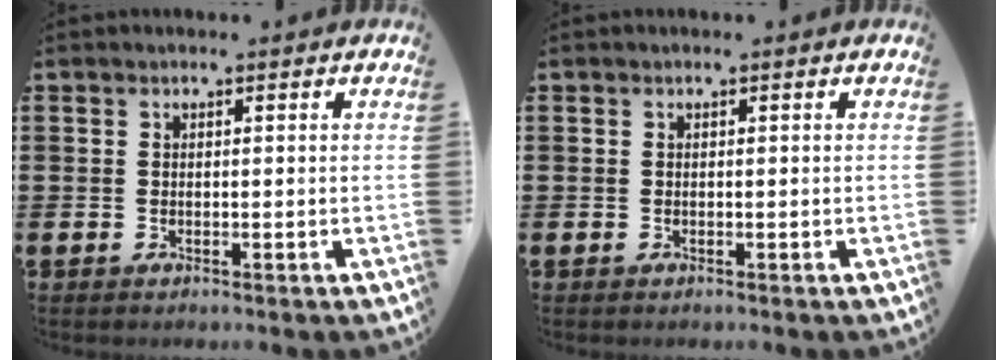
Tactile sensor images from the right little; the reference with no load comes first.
{"total": 0.0}